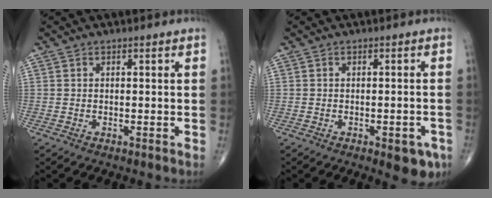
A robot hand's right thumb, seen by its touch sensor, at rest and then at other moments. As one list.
[{"total": 5.3, "force": [-2.6, 2.3, 4.1], "torque": [-0.033, 0.007, -0.024]}]